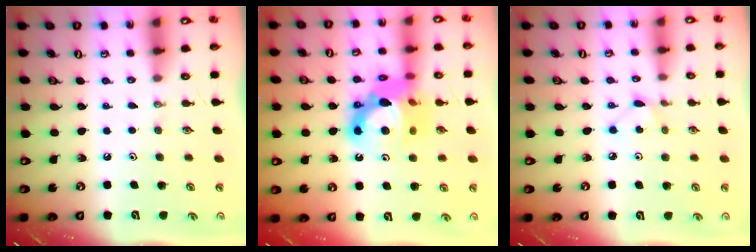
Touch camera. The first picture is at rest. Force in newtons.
{"total": 15.1, "press": 15.0, "slide": 1.8}
{"total": 3.8, "press": 3.8, "slide": 0.5}